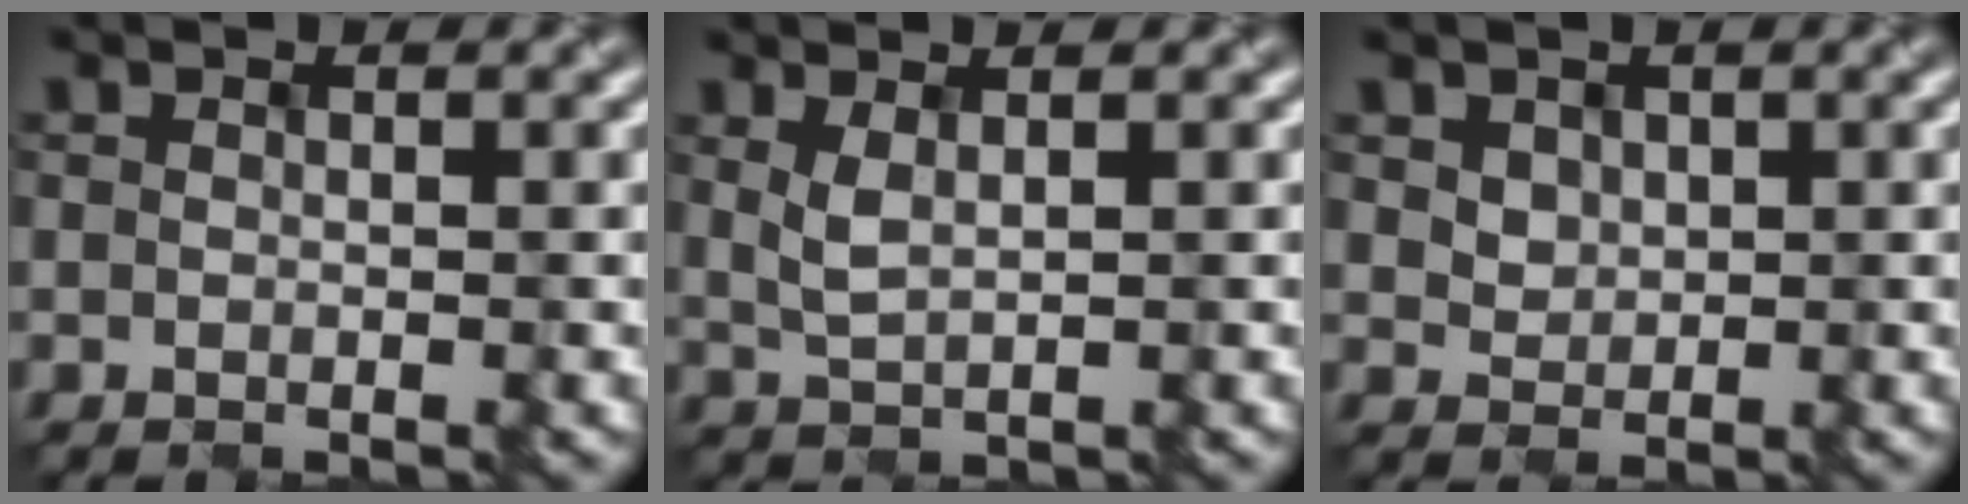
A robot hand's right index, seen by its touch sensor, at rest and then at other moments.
{"total": 1.6, "force": [0.6, 0.5, 1.4], "torque": [-0.035, -0.004, 0.015]}
{"total": 2.3, "force": [1.2, 1.8, 0.7], "torque": [-0.027, 0.006, 0.029]}